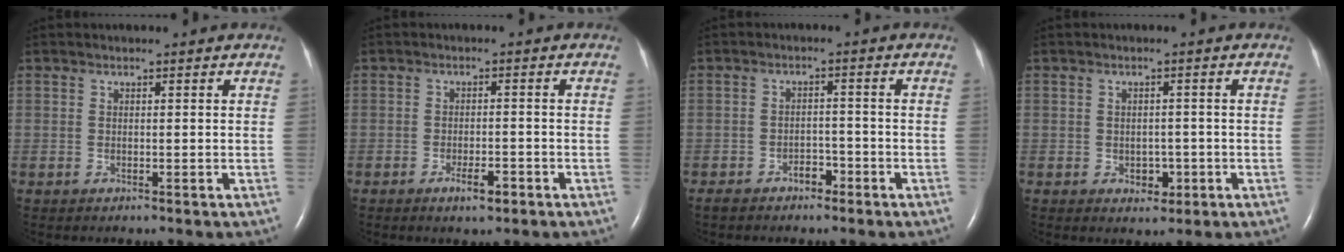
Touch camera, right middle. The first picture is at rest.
{"total": 3.1, "force": [-1.8, 0.8, 2.3], "torque": [-0.042, 0.000, -0.029]}
{"total": 3.0, "force": [-2.2, 1.5, 1.5], "torque": [-0.025, 0.005, -0.034]}
{"total": 2.6, "force": [-0.9, 1.9, 1.6], "torque": [-0.020, 0.002, -0.003]}